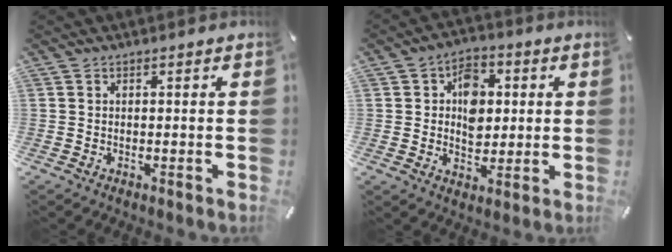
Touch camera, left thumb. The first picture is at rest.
{"total": 8.6, "force": [1.1, 6.9, 5.0], "torque": [-0.068, 0.004, 0.018]}